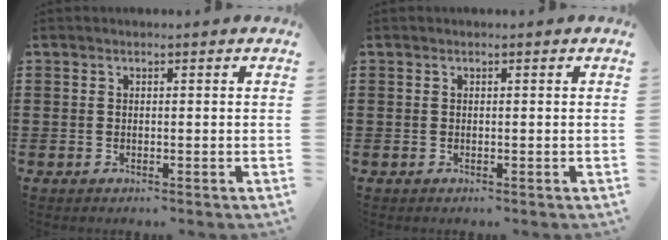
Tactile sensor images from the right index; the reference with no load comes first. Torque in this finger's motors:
{"motor_torque": [0.00, 0.00, 0.00, 0.00]}